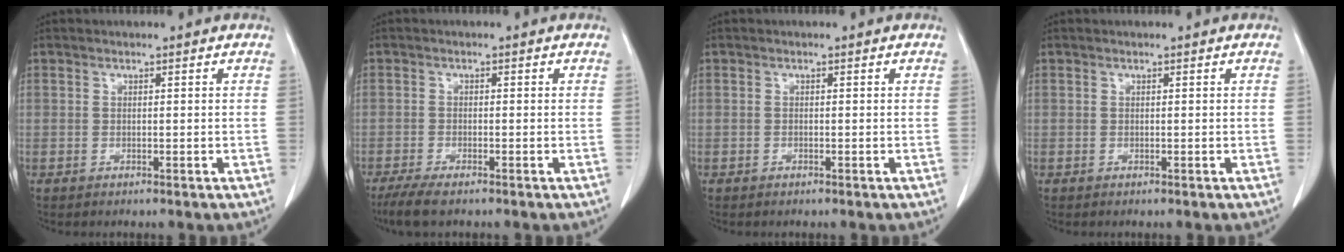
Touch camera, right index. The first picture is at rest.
{"total": 4.5, "force": [-3.4, 0.8, 2.9], "torque": [-0.055, -0.012, -0.055]}
{"total": 0.0}
{"total": 0.0}